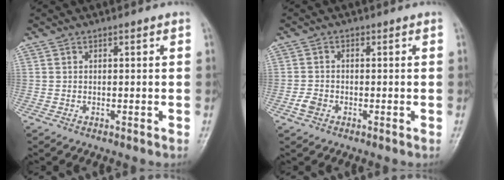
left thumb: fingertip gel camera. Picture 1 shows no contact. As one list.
[{"total": 2.6, "force": [-1.1, 2.0, 1.2], "torque": [-0.018, 0.004, -0.023]}]